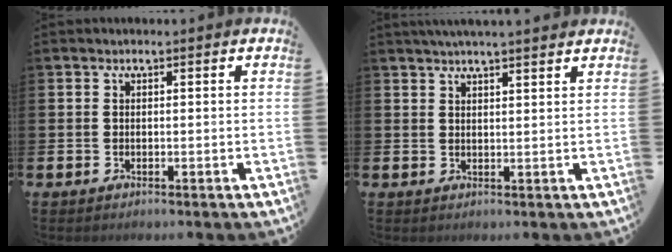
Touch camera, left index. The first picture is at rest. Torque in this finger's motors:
{"motor_torque": [0.33, -0.41, 0.94, 0.21]}